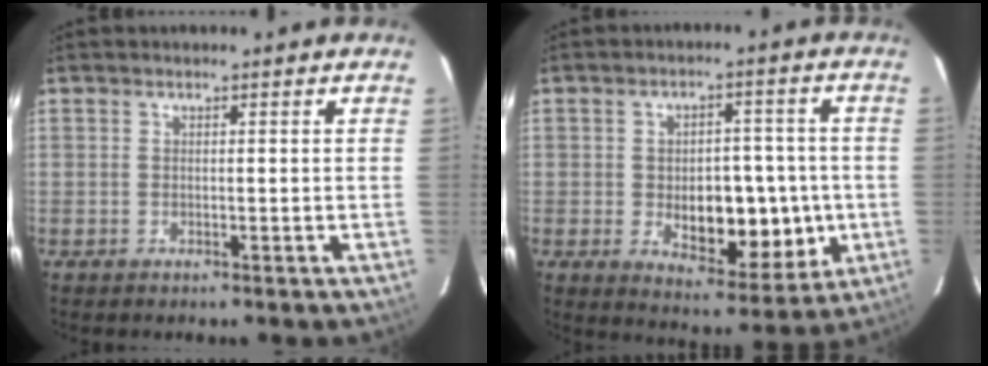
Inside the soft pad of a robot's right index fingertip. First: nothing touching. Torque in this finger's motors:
{"motor_torque": [0.82, -0.43, 0.55, 0.10]}